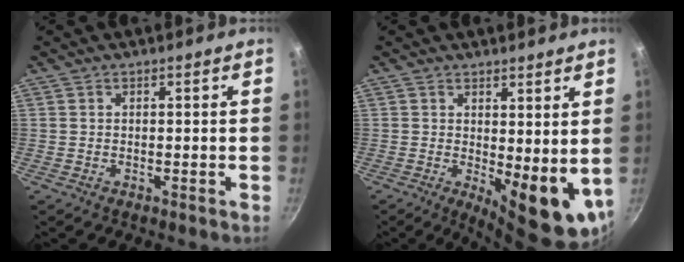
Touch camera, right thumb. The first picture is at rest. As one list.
[{"total": 10.6, "force": [1.0, 4.2, 9.7], "torque": [-0.109, -0.021, 0.024]}]